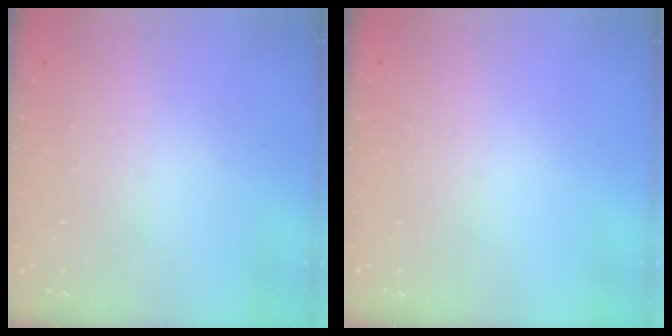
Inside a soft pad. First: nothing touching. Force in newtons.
{"total": 0.0}